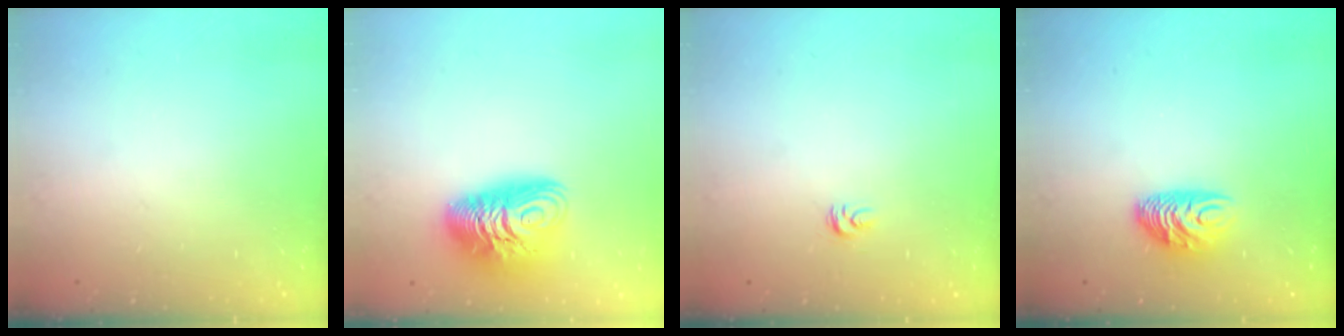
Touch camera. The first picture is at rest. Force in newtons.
{"total": 11.8, "press": 11.8, "slide": 1.1}
{"total": 2.7, "press": 2.7, "slide": 0.2}
{"total": 8.2, "press": 8.2, "slide": 0.8}